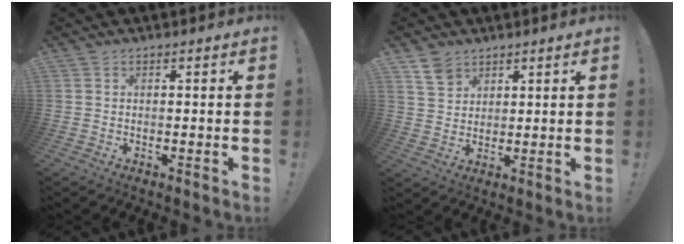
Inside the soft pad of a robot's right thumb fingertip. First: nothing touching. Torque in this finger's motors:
{"motor_torque": [0.34, 0.25, 0.26, 0.08, -0.06]}